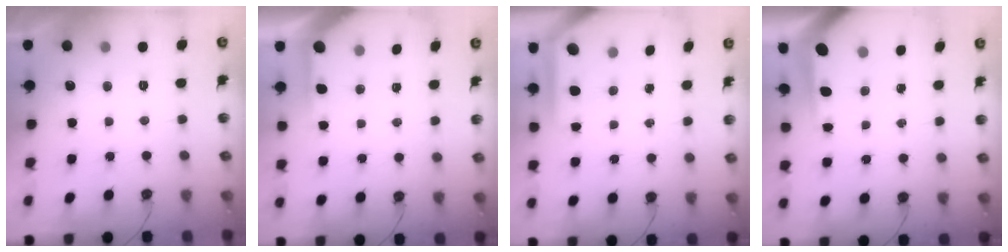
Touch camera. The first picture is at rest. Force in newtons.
{"total": 2.8, "press": 2.7, "slide": 0.3}
{"total": 5.6, "press": 5.5, "slide": 0.4}
{"total": 4.9, "press": 4.9, "slide": 0.4}